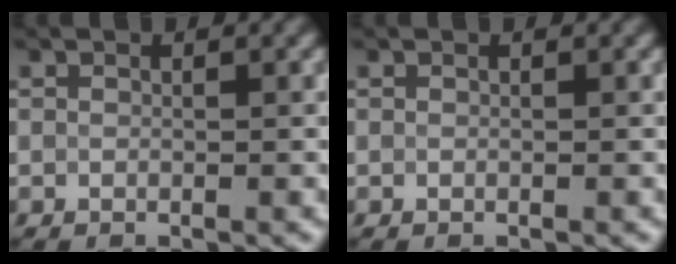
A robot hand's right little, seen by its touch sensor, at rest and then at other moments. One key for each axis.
{"total": 0.0}